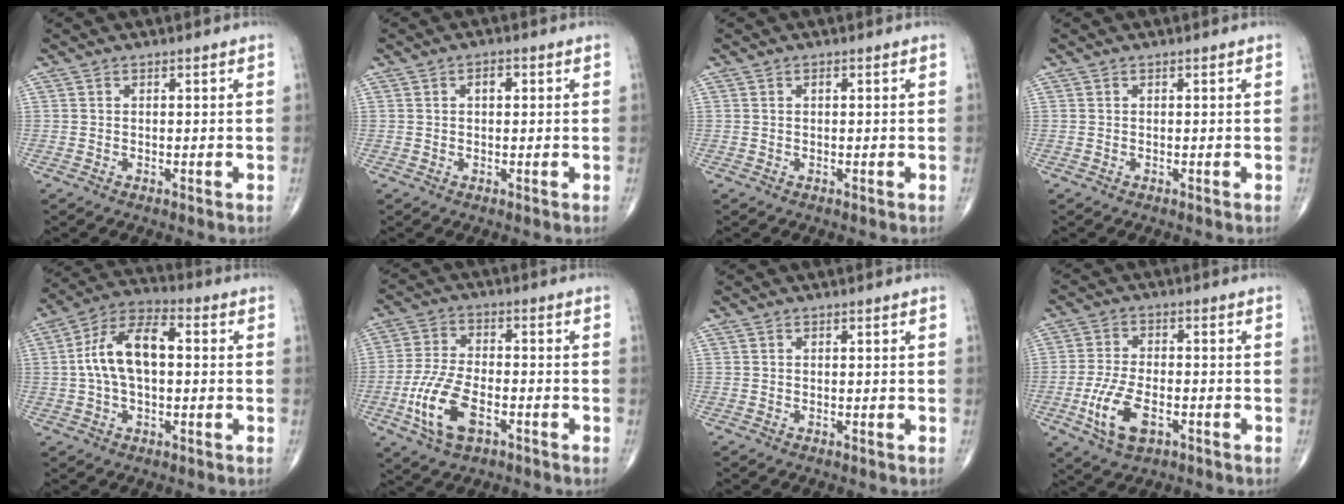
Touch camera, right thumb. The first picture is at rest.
{"total": 2.0, "force": [0.5, 1.2, 1.6], "torque": [-0.022, 0.007, 0.007]}
{"total": 0.5, "force": [0.2, 0.3, 0.4], "torque": [-0.007, 0.002, 0.003]}
{"total": 0.0}
{"total": 12.7, "force": [0.8, 6.8, 10.7], "torque": [-0.202, 0.033, 0.005]}
{"total": 11.3, "force": [-4.3, 5.6, 8.8], "torque": [-0.189, 0.013, -0.080]}
{"total": 0.0}
{"total": 9.1, "force": [-3.4, 4.5, 7.1], "torque": [-0.149, 0.007, -0.060]}